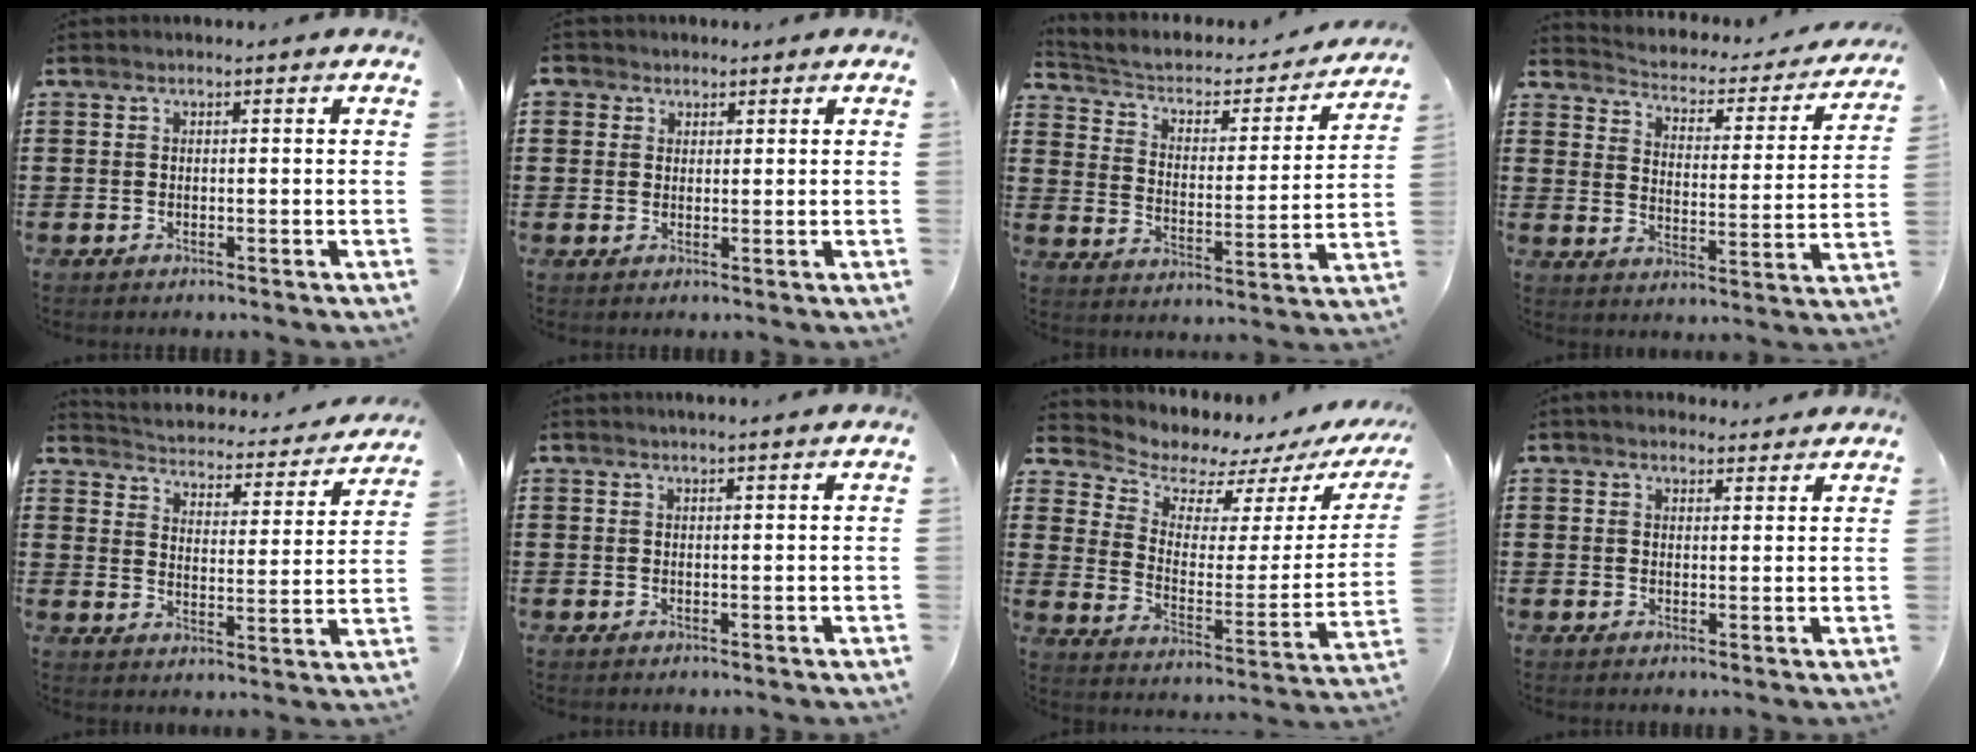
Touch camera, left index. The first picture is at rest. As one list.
[{"total": 2.3, "force": [1.5, 1.8, 0.0], "torque": [-0.011, 0.011, 0.028]}, {"total": 3.3, "force": [2.2, 1.8, 1.6], "torque": [-0.047, -0.019, 0.028]}, {"total": 2.3, "force": [2.2, 0.8, 0.4], "torque": [-0.027, -0.024, 0.026]}, {"total": 2.6, "force": [2.6, 0.4, 0.2], "torque": [-0.025, -0.028, 0.034]}, {"total": 0.8, "force": [0.7, -0.1, 0.4], "torque": [-0.007, -0.002, 0.014]}, {"total": 5.9, "force": [5.5, 2.1, 0.4], "torque": [-0.040, -0.051, 0.094]}, {"total": 2.3, "force": [2.1, 0.9, 0.3], "torque": [-0.004, -0.002, 0.038]}]